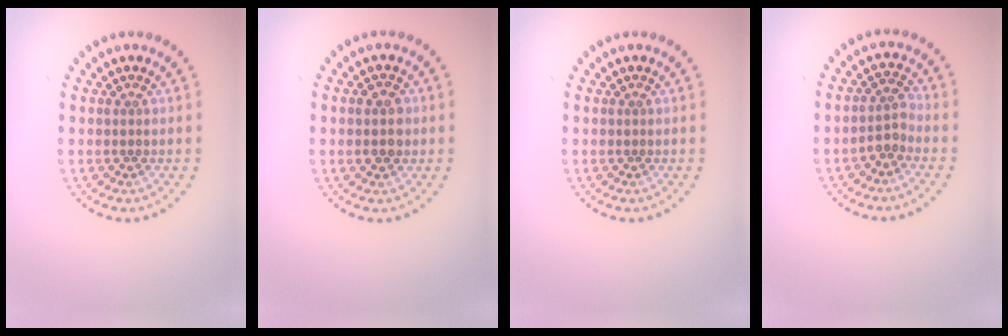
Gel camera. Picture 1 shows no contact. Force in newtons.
{"total": 2.7, "press": 2.7, "slide": 0.2}
{"total": 0.0}
{"total": 1.9, "press": 1.6, "slide": 1.0}